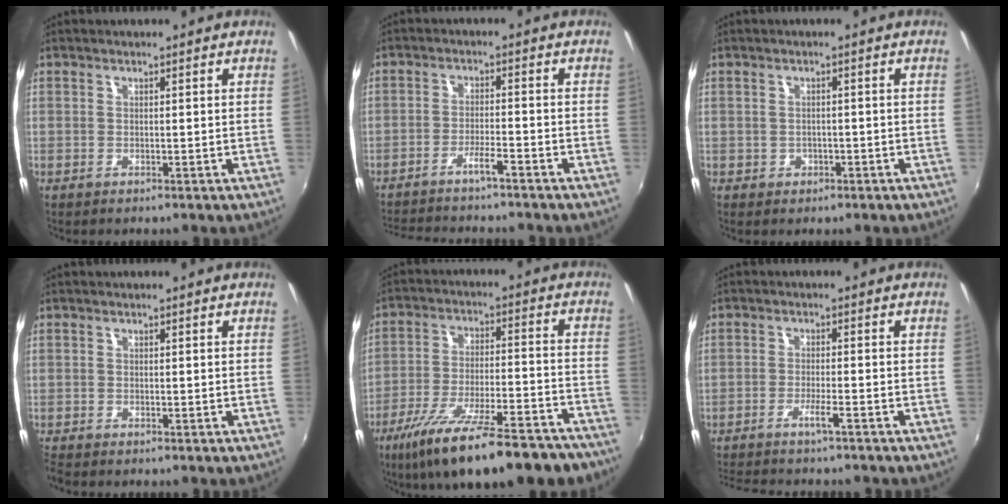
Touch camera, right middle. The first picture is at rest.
{"total": 7.7, "force": [-6.8, -0.1, 3.5], "torque": [-0.079, 0.002, -0.111]}
{"total": 2.2, "force": [-0.7, 1.9, 0.7], "torque": [-0.016, 0.000, -0.005]}
{"total": 1.1, "force": [-1.0, 0.1, 0.3], "torque": [-0.009, -0.008, -0.021]}
{"total": 24.7, "force": [-19.2, 5.8, 14.4], "torque": [-0.247, -0.050, -0.274]}
{"total": 5.9, "force": [-5.1, -0.4, 2.9], "torque": [-0.068, -0.004, -0.088]}